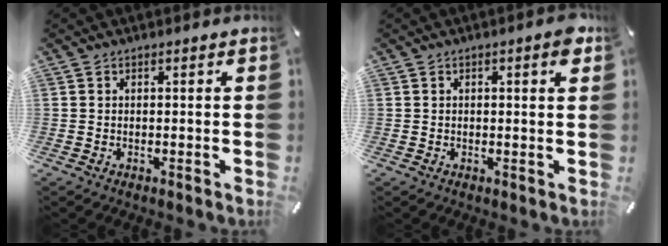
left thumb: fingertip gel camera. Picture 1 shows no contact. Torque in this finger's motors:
{"motor_torque": [-0.01, -0.25, -0.06, 0.22, -0.04]}